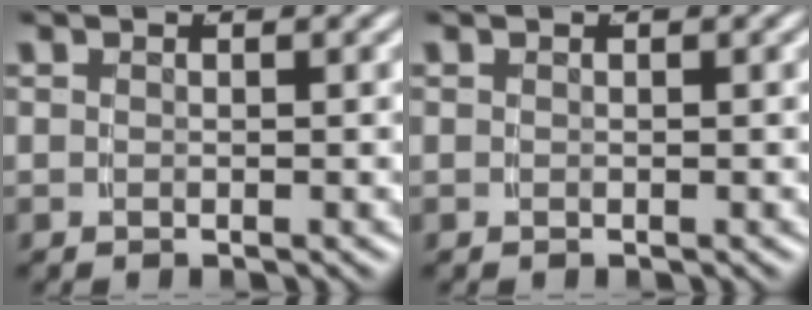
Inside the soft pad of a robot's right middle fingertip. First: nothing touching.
{"total": 0.0}